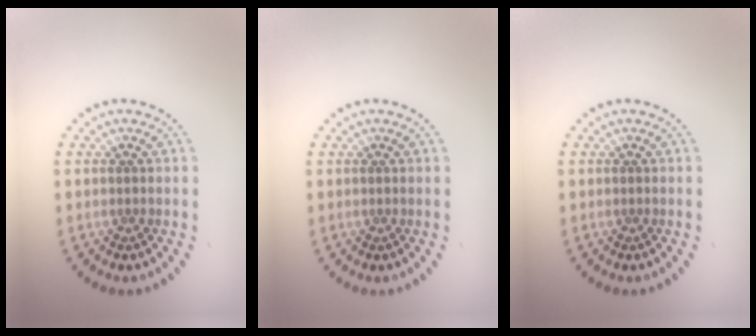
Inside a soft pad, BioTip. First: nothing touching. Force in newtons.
{"total": 0.0}
{"total": 0.0}